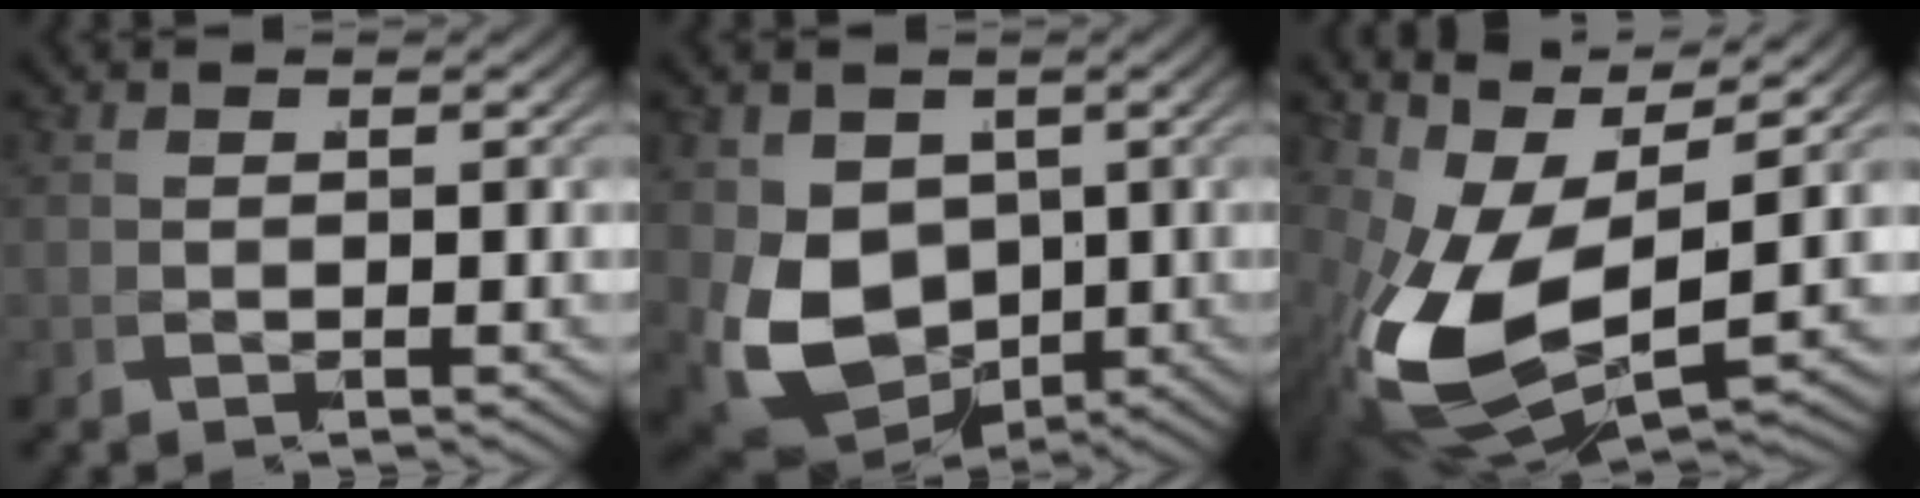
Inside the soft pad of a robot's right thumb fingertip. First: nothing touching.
{"total": 10.1, "force": [-0.7, 7.7, 6.5], "torque": [-0.169, -0.070, 0.026]}
{"total": 12.6, "force": [0.8, 7.2, 10.3], "torque": [-0.238, -0.056, 0.046]}